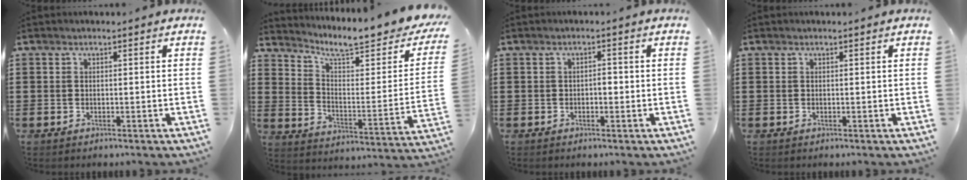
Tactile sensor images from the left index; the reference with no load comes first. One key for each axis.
{"total": 7.4, "fx": 6.3, "fy": 0.6, "fz": 3.9, "tx": -0.091, "ty": -0.051, "tz": 0.101}
{"total": 1.1, "fx": -0.3, "fy": 0.4, "fz": 1.0, "tx": -0.021, "ty": -0.001, "tz": -0.007}
{"total": 0.0}